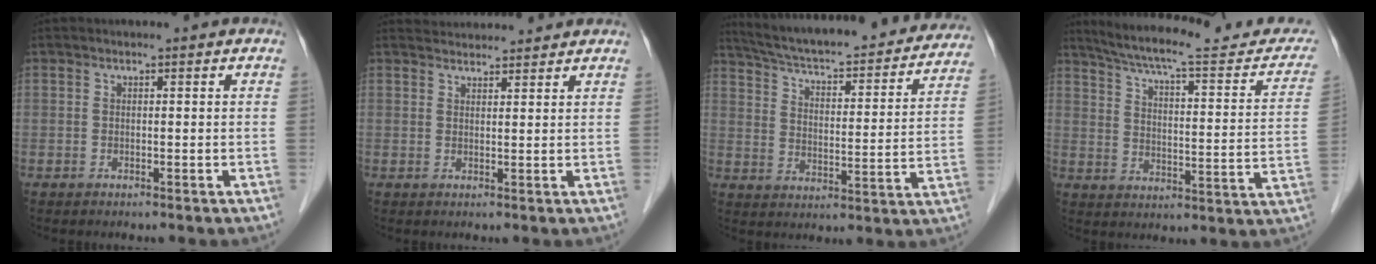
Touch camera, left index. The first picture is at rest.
{"total": 5.3, "force": [5.2, 0.7, 0.5], "torque": [-0.010, 0.031, 0.071]}
{"total": 28.7, "force": [25.7, 5.2, 11.6], "torque": [-0.188, -0.028, 0.332]}
{"total": 23.0, "force": [20.3, 3.5, 10.2], "torque": [-0.148, -0.020, 0.262]}